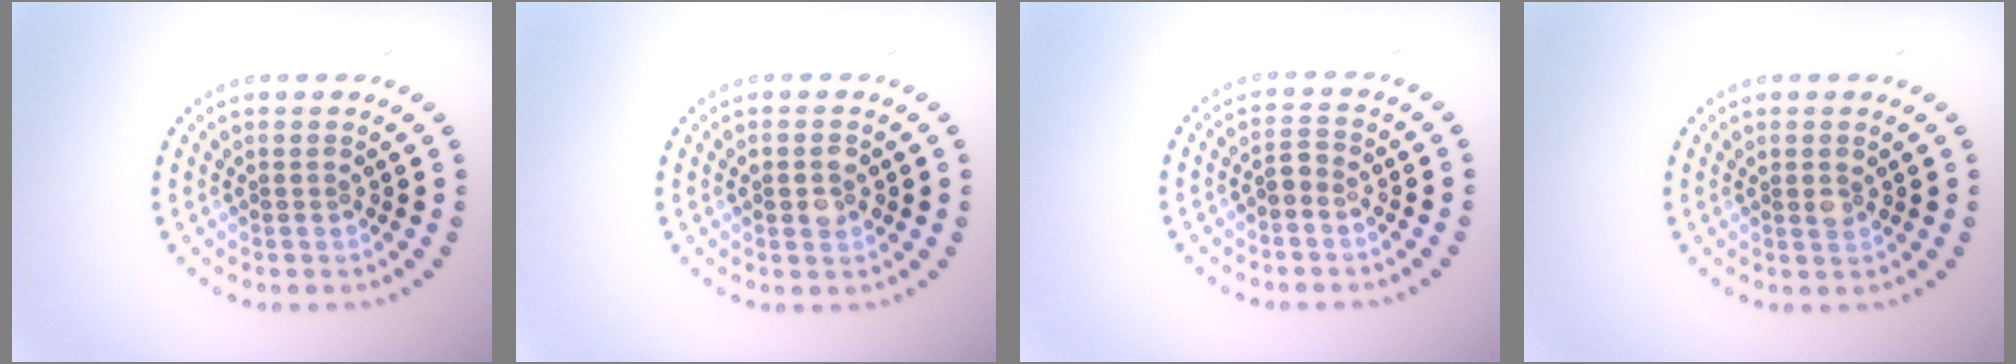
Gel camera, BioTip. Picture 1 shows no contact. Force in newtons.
{"total": 2.1, "press": 2.1, "slide": 0.0}
{"total": 1.3, "press": 1.2, "slide": 0.5}
{"total": 0.9, "press": 0.8, "slide": 0.5}